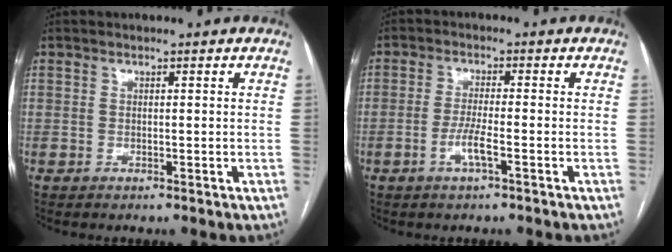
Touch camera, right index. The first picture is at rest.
{"total": 3.9, "force": [-1.7, 0.2, 3.5], "torque": [-0.068, -0.003, -0.035]}